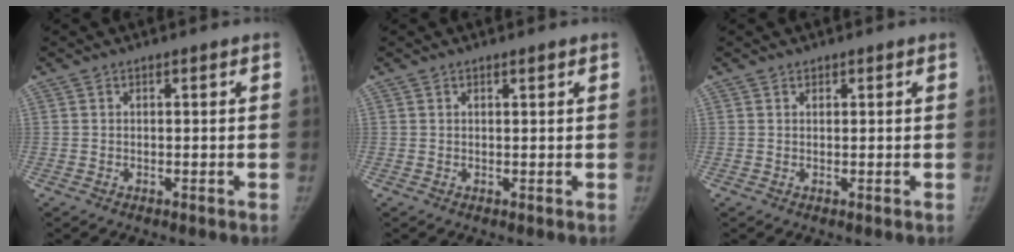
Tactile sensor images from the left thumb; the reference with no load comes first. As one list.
[{"total": 0.8, "force": [0.6, 0.2, 0.5], "torque": [-0.007, -0.003, 0.010]}, {"total": 0.6, "force": [0.4, 0.4, 0.1], "torque": [0.002, -0.003, 0.006]}]